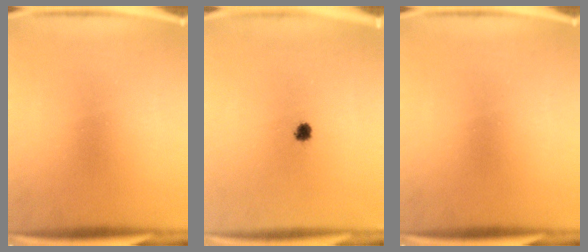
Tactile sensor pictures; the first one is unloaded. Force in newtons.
{"total": 2.1}
{"total": 0.0}